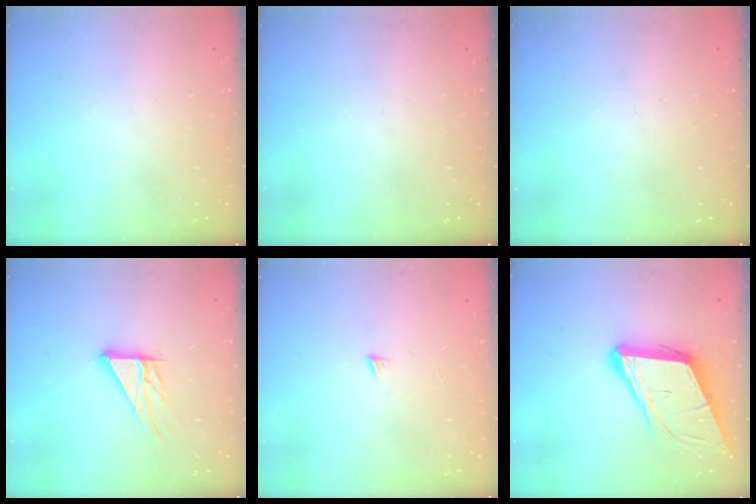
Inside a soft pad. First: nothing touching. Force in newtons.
{"total": 0.0}
{"total": 0.0}
{"total": 10.6, "press": 10.6, "slide": 0.8}
{"total": 3.0, "press": 3.0, "slide": 0.3}
{"total": 13.6, "press": 13.1, "slide": 3.9}